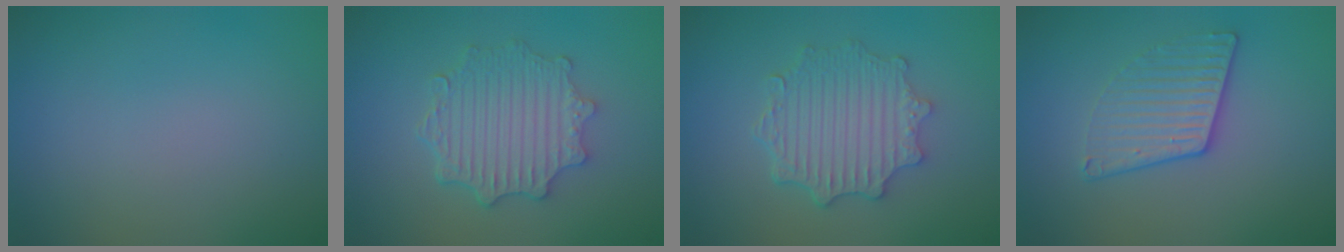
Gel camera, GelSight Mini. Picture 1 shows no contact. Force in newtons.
{"total": 4.6, "press": 3.8, "slide": 2.6}
{"total": 4.6, "press": 3.8, "slide": 2.6}
{"total": 3.1, "press": 2.8, "slide": 1.4}